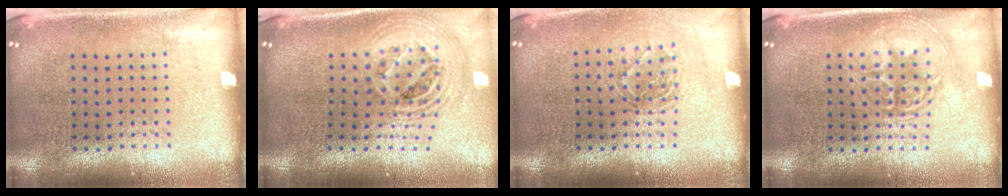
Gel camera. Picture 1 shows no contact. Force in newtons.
{"total": 2.5, "press": 1.8, "slide": 1.7}
{"total": 1.3, "press": 1.1, "slide": 0.7}
{"total": 2.8, "press": 2.7, "slide": 0.3}